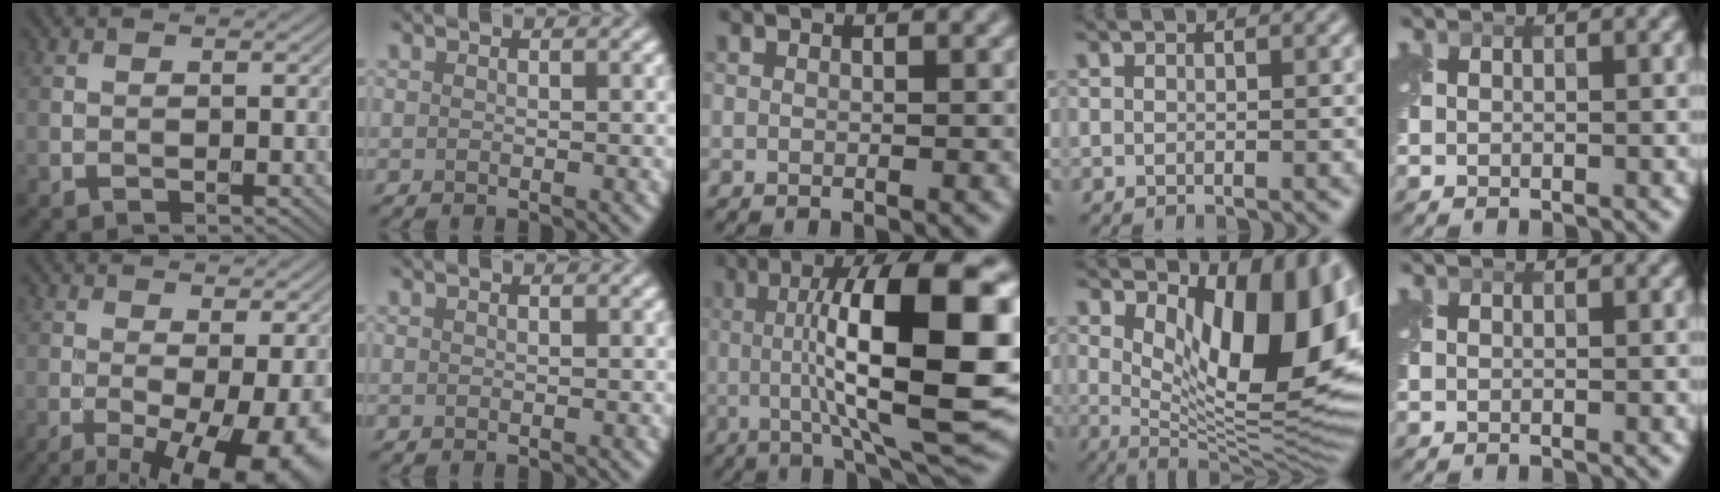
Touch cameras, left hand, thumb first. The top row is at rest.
{"thumb": {"total": 13.8, "force": [-5.2, 4.2, 12.0], "torque": [-0.182, -0.018, -0.067]}, "middle": {"total": 14.5, "force": [0.8, 3.6, 14.1], "torque": [-0.202, 0.007, 0.010]}, "ring": {"total": 13.2, "force": [4.3, 5.6, 11.2], "torque": [-0.143, -0.011, 0.079]}}